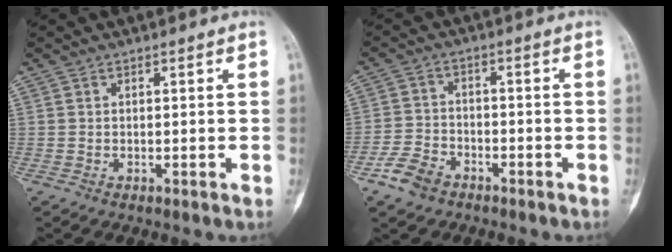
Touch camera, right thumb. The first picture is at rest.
{"total": 6.1, "force": [-4.0, 3.8, 2.7], "torque": [-0.049, 0.023, -0.075]}